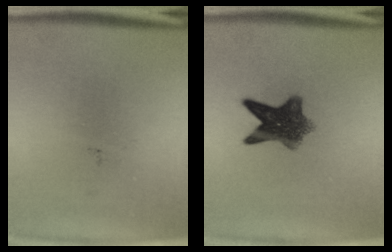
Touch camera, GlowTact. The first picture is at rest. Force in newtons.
{"total": 7.8}